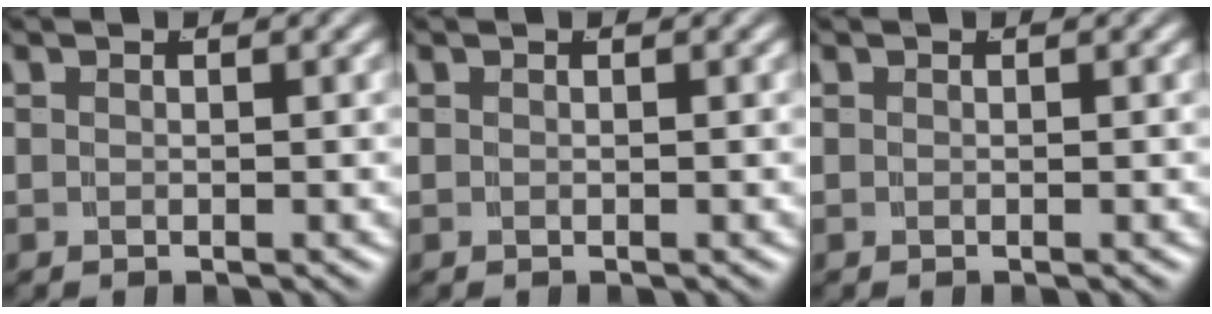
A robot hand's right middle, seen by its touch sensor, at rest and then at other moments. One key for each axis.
{"total": 0.0}
{"total": 0.0}